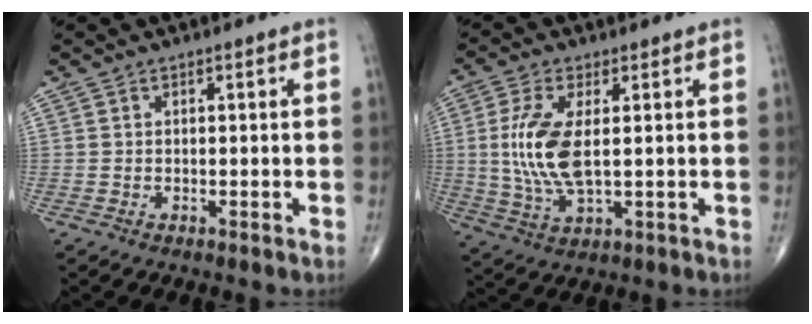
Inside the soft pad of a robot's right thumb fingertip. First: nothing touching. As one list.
[{"total": 10.8, "force": [1.0, 4.3, 9.9], "torque": [-0.228, -0.010, 0.025]}]